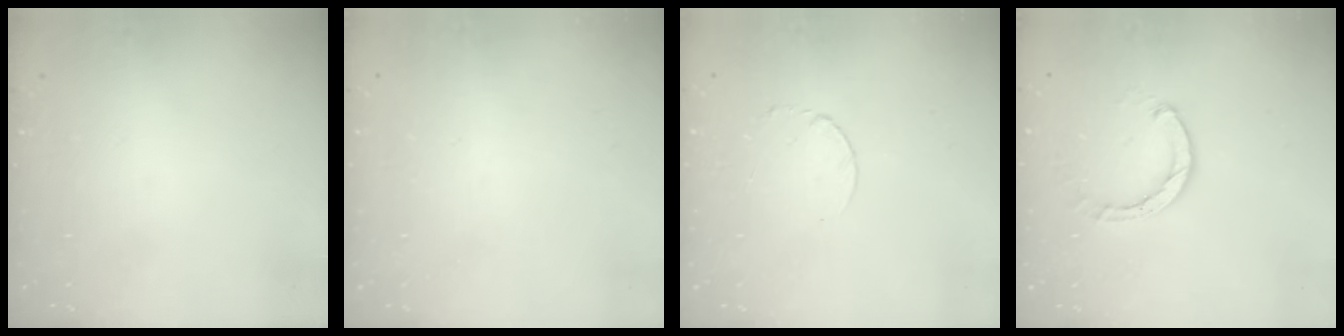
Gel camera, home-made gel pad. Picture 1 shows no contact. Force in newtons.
{"total": 2.4, "press": 2.4, "slide": 0.2}
{"total": 2.5, "press": 2.5, "slide": 0.3}
{"total": 3.0, "press": 3.0, "slide": 0.4}